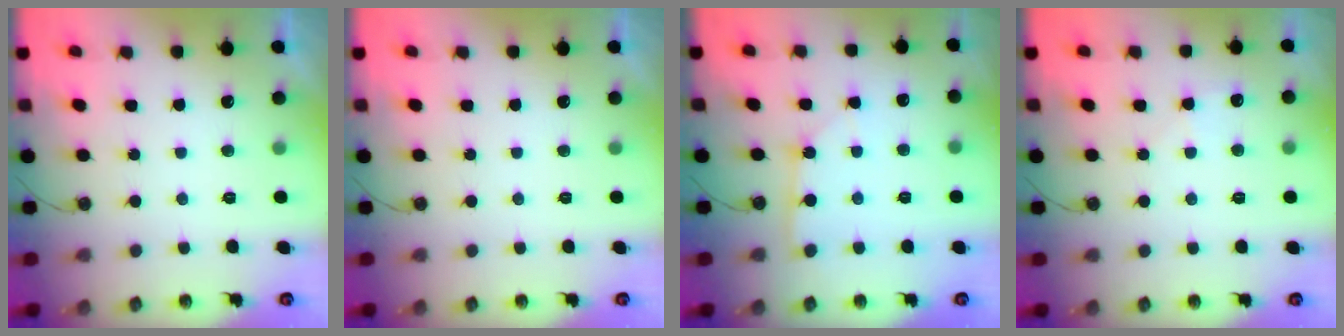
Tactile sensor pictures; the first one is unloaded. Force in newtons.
{"total": 0.0}
{"total": 2.0, "press": 2.0, "slide": 0.3}
{"total": 3.7, "press": 3.7, "slide": 0.5}